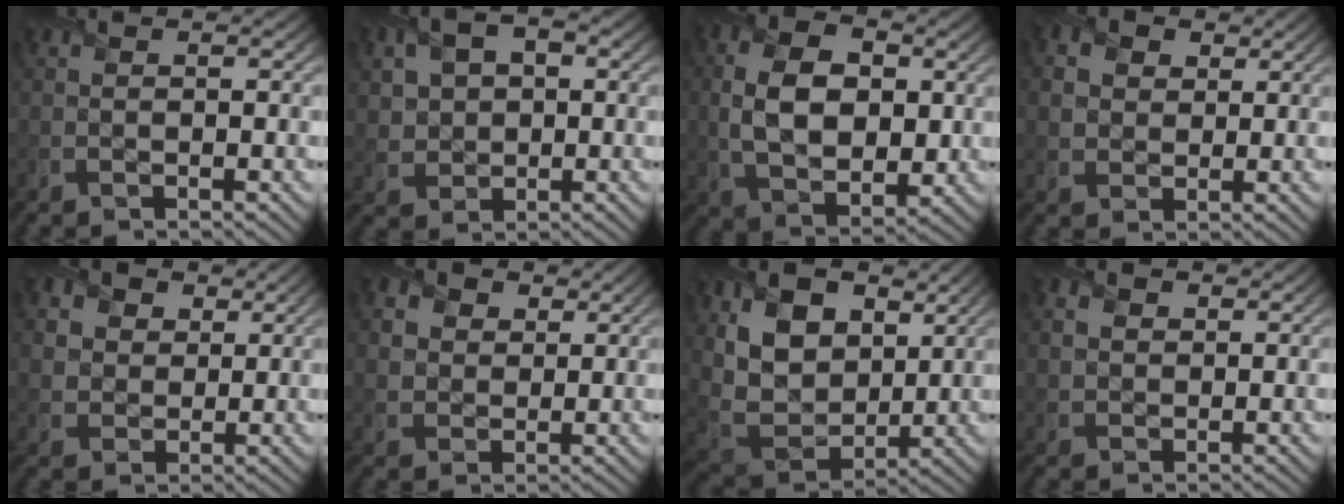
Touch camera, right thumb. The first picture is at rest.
{"total": 6.5, "force": [1.7, 4.7, 4.3], "torque": [-0.097, 0.005, 0.029]}
{"total": 10.3, "force": [0.8, 6.7, 7.8], "torque": [-0.172, -0.002, 0.009]}
{"total": 4.8, "force": [1.9, 3.9, 2.0], "torque": [-0.085, 0.001, 0.030]}
{"total": 7.1, "force": [3.6, 5.3, 2.9], "torque": [-0.123, 0.005, 0.066]}
{"total": 5.7, "force": [2.8, 4.3, 2.4], "torque": [-0.099, -0.003, 0.049]}
{"total": 11.0, "force": [4.1, 7.4, 7.0], "torque": [-0.164, -0.006, 0.073]}
{"total": 2.9, "force": [1.1, 2.3, 1.5], "torque": [-0.044, 0.002, 0.022]}